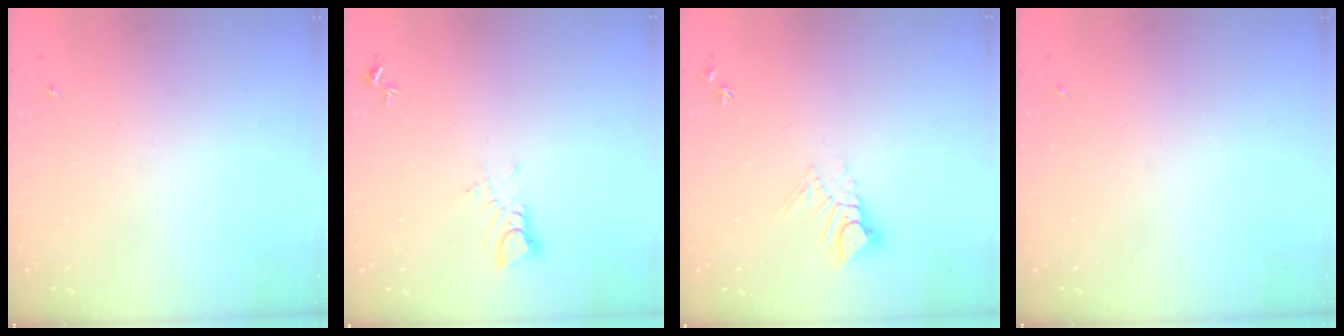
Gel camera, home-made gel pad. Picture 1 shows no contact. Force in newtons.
{"total": 3.9, "press": 3.9, "slide": 0.2}
{"total": 7.4, "press": 7.3, "slide": 0.9}
{"total": 0.0}